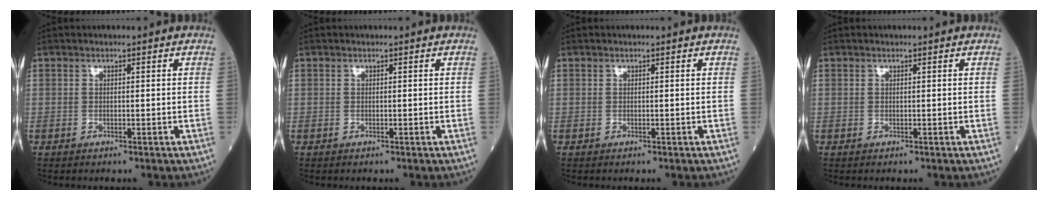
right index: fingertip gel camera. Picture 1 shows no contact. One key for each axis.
{"total": 0.0}
{"total": 0.0}
{"total": 0.0}